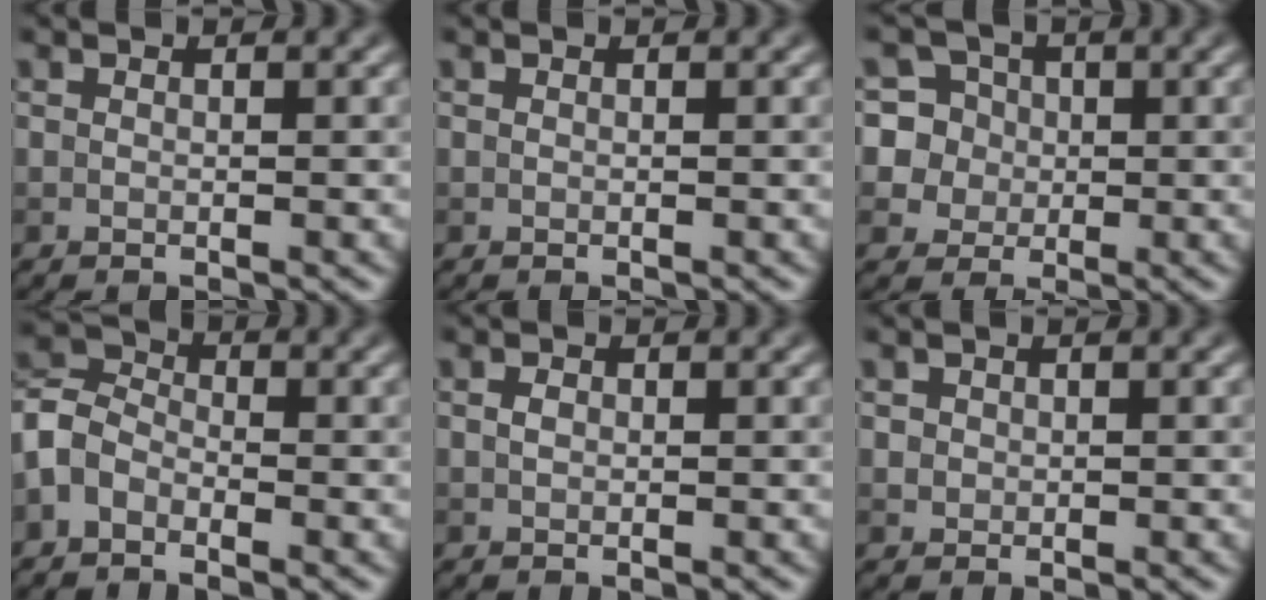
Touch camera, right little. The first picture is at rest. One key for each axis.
{"total": 0.0}
{"total": 8.4, "fx": 1.9, "fy": 7.9, "fz": 2.2, "tx": -0.065, "ty": 0.034, "tz": 0.027}
{"total": 3.5, "fx": -1.8, "fy": 2.3, "fz": 1.9, "tx": -0.041, "ty": 0.011, "tz": -0.052}
{"total": 0.7, "fx": 0.1, "fy": 0.5, "fz": 0.5, "tx": -0.011, "ty": 0.000, "tz": 0.001}
{"total": 0.6, "fx": 0.1, "fy": 0.6, "fz": 0.1, "tx": 0.002, "ty": -0.003, "tz": 0.002}